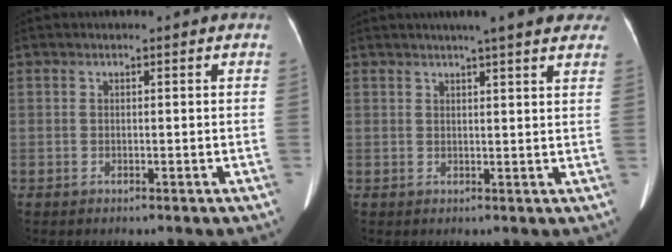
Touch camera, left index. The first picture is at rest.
{"total": 11.5, "force": [9.4, 1.3, 6.4], "torque": [-0.076, 0.017, 0.101]}